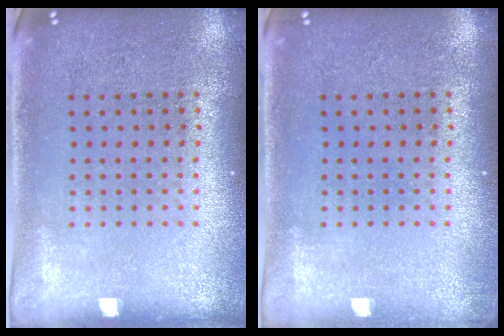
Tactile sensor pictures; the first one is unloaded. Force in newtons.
{"total": 0.8, "press": 0.7, "slide": 0.4}